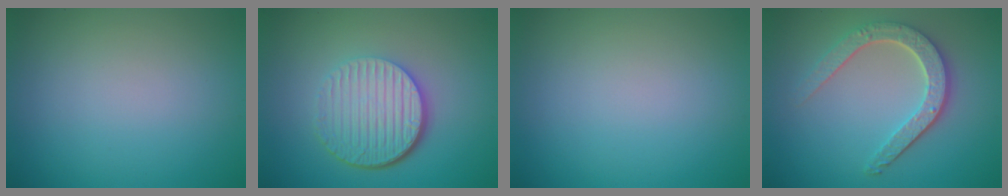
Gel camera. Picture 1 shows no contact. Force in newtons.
{"total": 6.3, "press": 4.2, "slide": 4.6}
{"total": 0.0}
{"total": 4.5, "press": 3.5, "slide": 2.7}